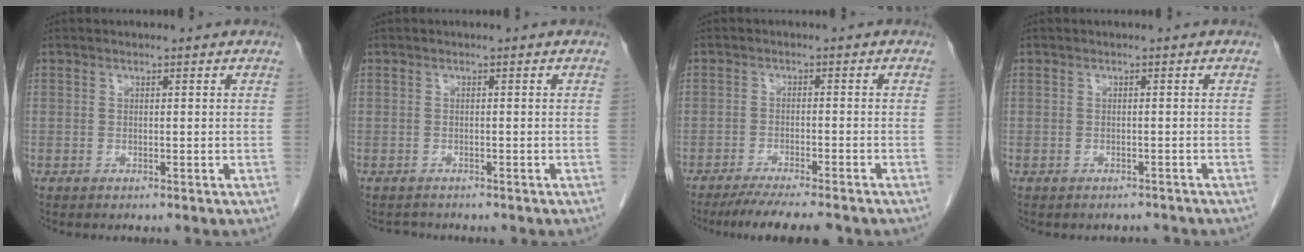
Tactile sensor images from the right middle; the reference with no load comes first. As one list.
[{"total": 1.3, "force": [-1.2, 0.5, -0.1], "torque": [-0.003, -0.003, -0.018]}, {"total": 9.3, "force": [-8.0, 0.6, 4.7], "torque": [-0.063, -0.019, -0.123]}, {"total": 2.3, "force": [-2.0, 1.0, 0.1], "torque": [0.000, 0.002, -0.028]}]